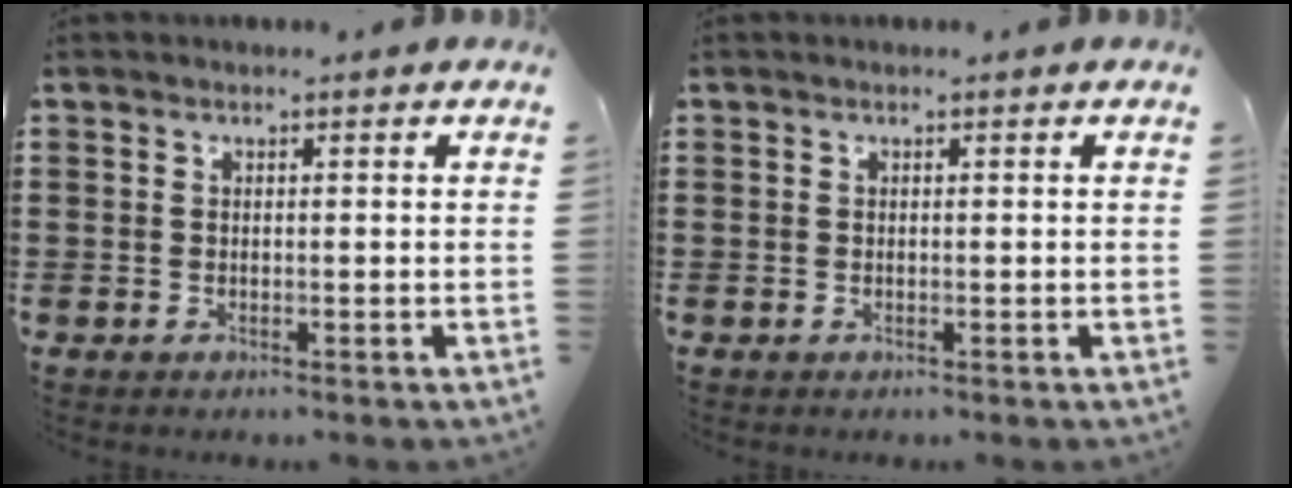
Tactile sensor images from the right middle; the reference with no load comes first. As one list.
[{"total": 0.0}]